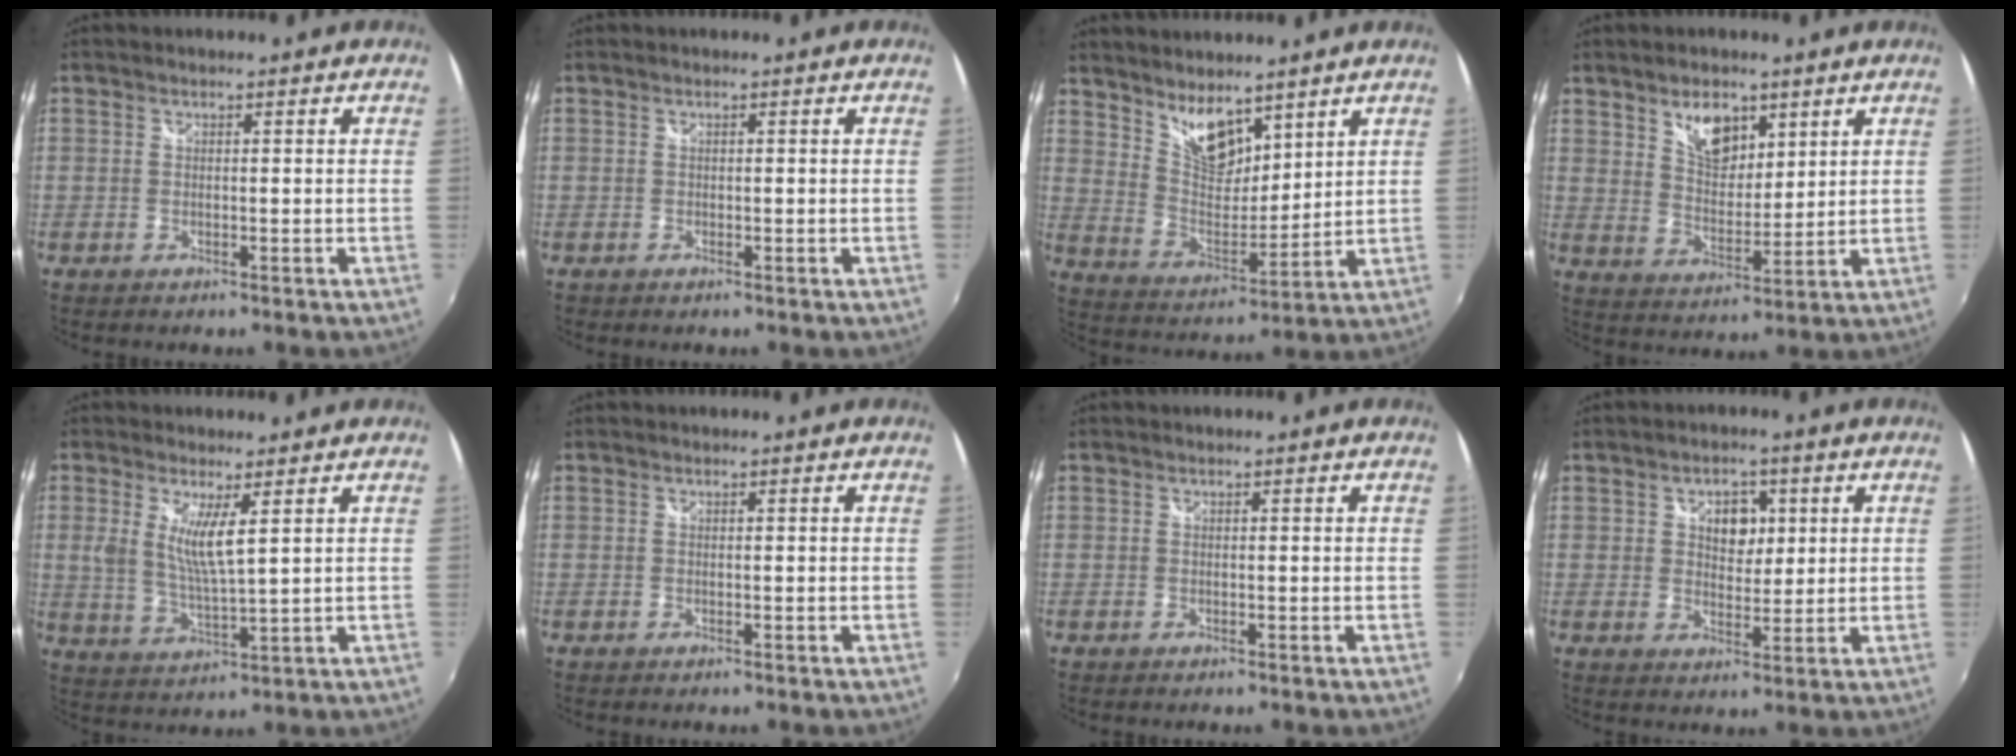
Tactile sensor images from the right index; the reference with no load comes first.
{"total": 0.6, "force": [-0.3, 0.5, 0.0], "torque": [0.000, -0.002, -0.006]}
{"total": 9.5, "force": [7.1, 4.0, 4.8], "torque": [-0.080, -0.003, 0.141]}
{"total": 8.1, "force": [4.8, 4.6, 4.7], "torque": [-0.069, 0.004, 0.090]}
{"total": 6.7, "force": [2.3, 1.0, 6.2], "torque": [-0.124, -0.015, 0.045]}
{"total": 0.0}
{"total": 0.0}
{"total": 5.6, "force": [1.7, 3.8, 3.6], "torque": [-0.050, 0.008, 0.028]}